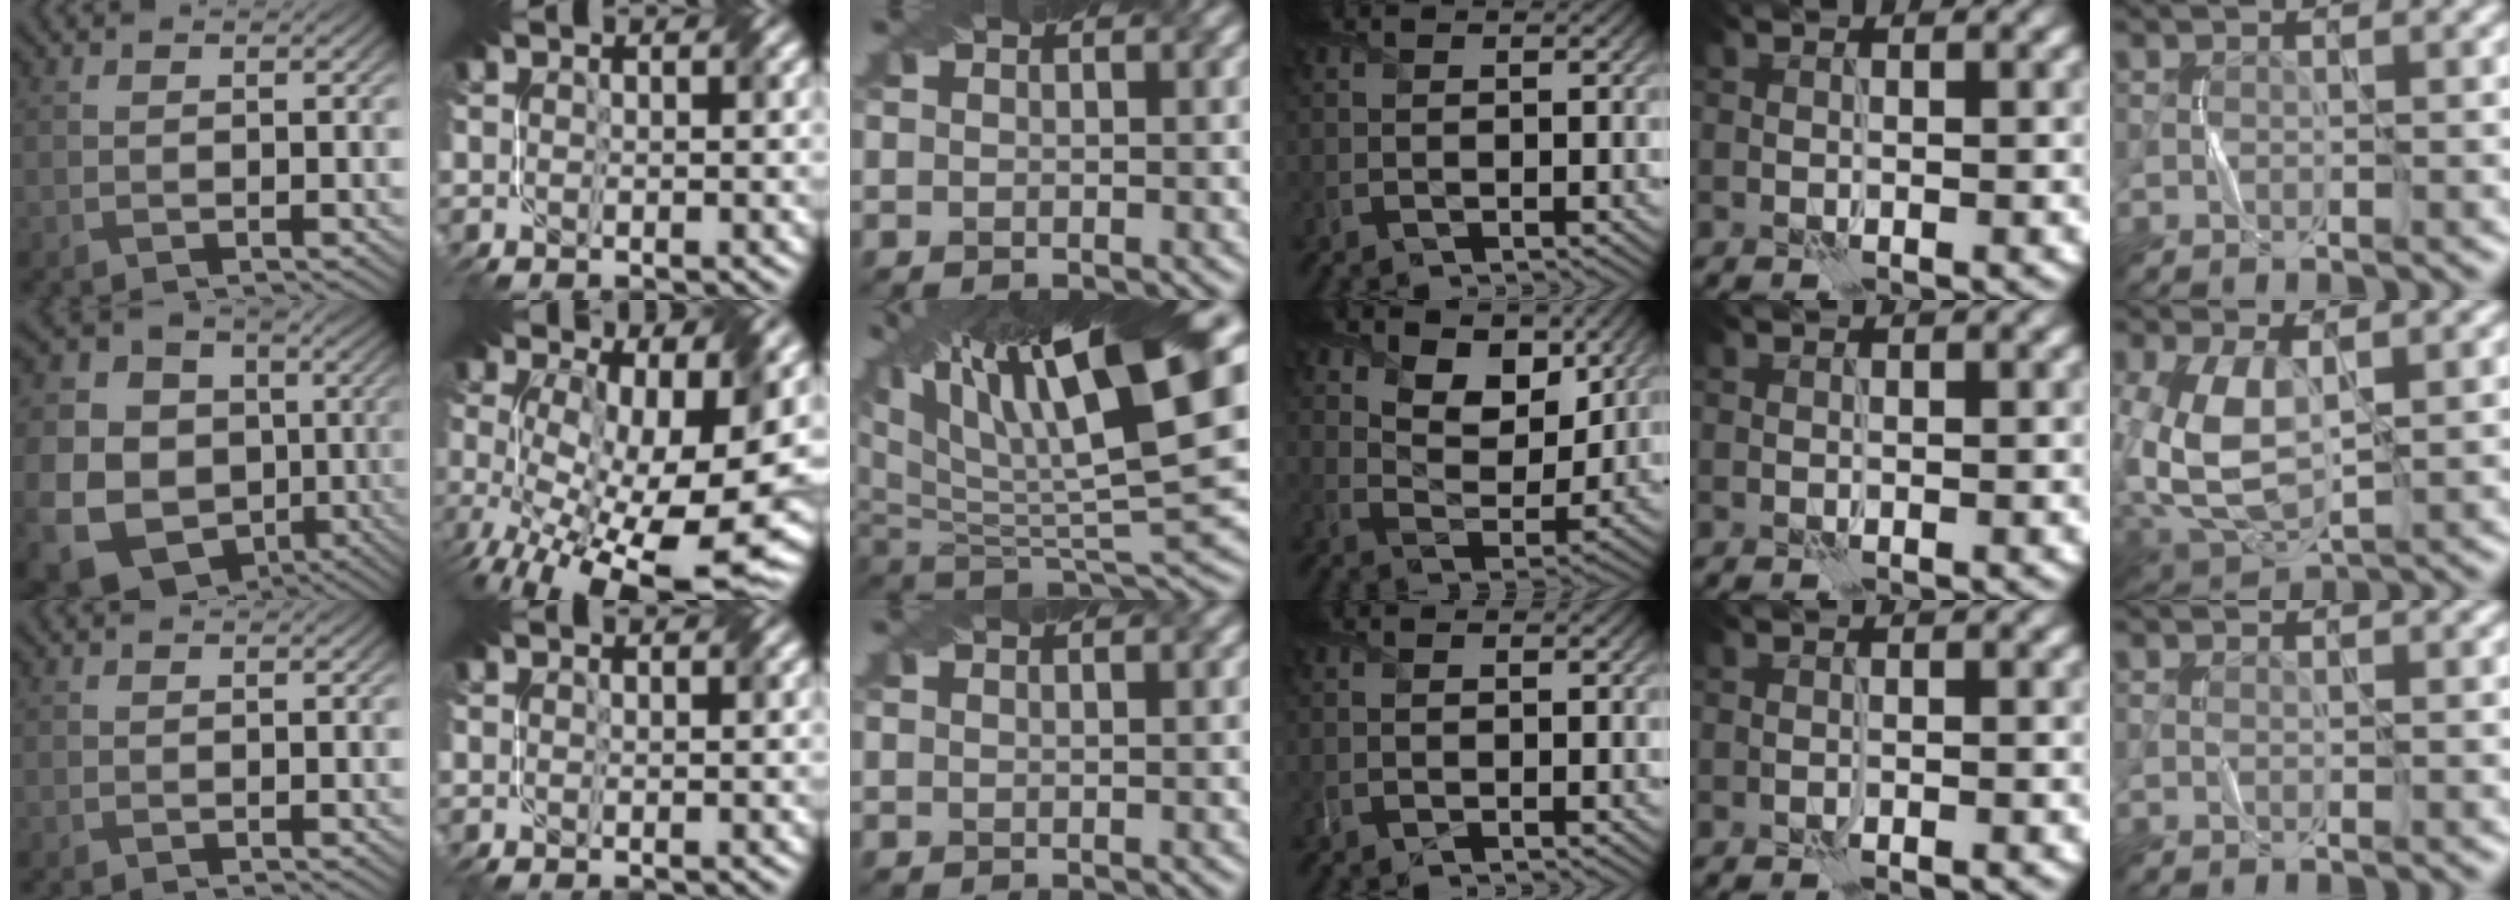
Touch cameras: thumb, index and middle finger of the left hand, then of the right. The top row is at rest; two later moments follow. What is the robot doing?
{"motion": "fold", "object": "netting"}